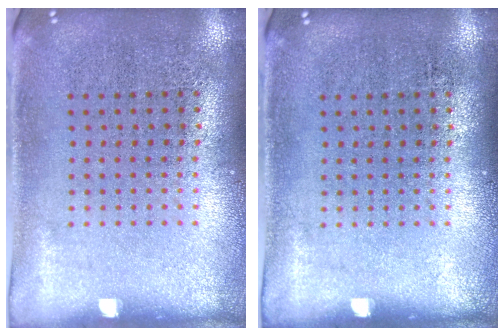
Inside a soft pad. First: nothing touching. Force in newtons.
{"total": 0.0}